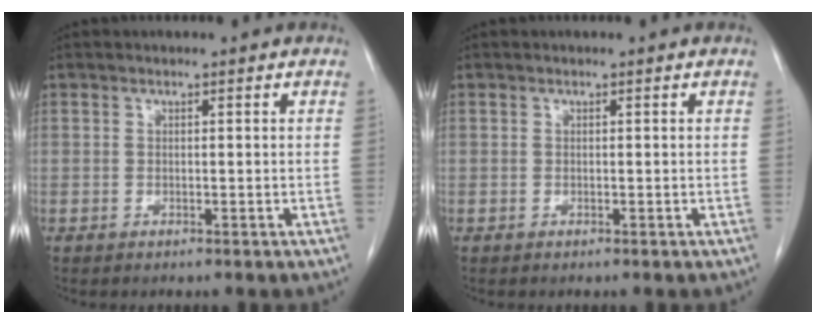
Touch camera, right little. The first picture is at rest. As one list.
[{"total": 0.0}]